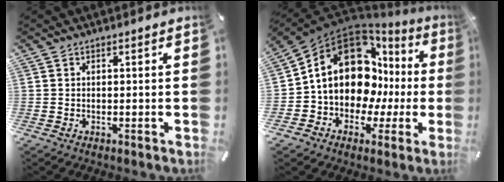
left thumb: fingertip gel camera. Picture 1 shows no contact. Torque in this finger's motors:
{"motor_torque": [0.70, 1.76, 2.62, -0.14, 0.29]}